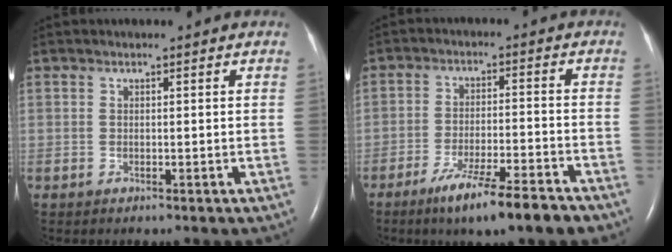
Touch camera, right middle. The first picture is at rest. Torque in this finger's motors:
{"motor_torque": [1.21, -0.93, 0.20, 0.07]}